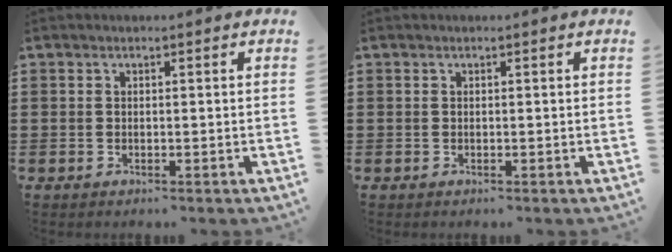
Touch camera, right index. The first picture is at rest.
{"total": 0.0}